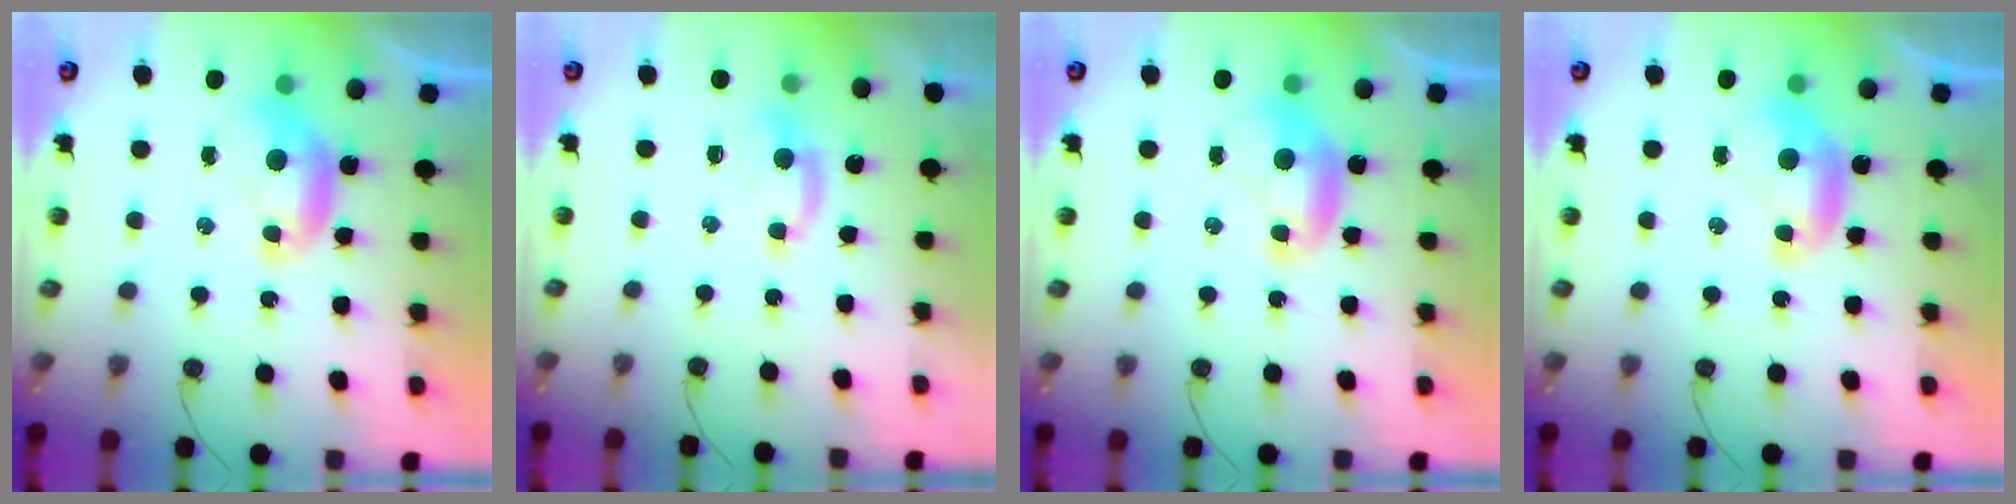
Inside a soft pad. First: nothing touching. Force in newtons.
{"total": 1.0, "press": 0.9, "slide": 0.5}
{"total": 0.0}
{"total": 0.0}